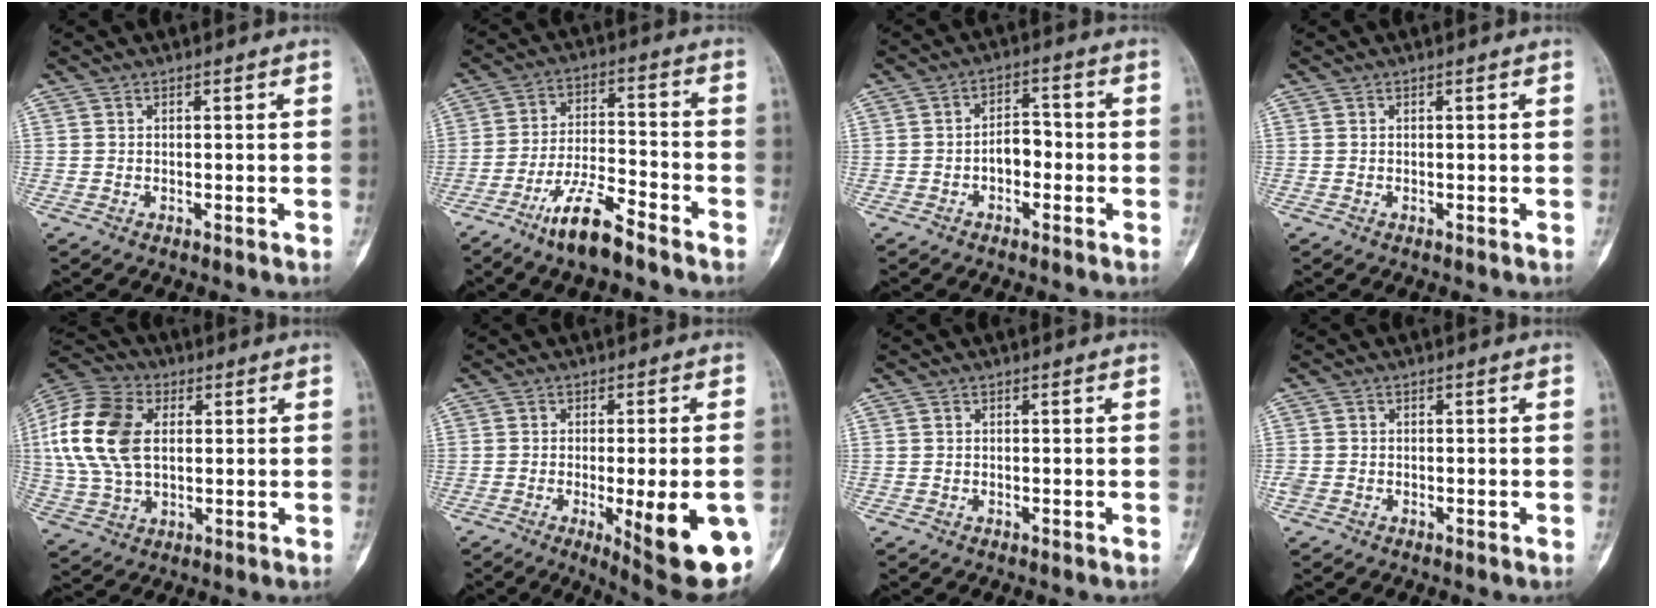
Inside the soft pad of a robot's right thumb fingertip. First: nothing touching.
{"total": 10.5, "force": [-7.4, 2.4, 7.0], "torque": [-0.134, 0.047, -0.137]}
{"total": 4.6, "force": [-1.3, 3.1, 3.2], "torque": [-0.033, 0.024, -0.028]}
{"total": 0.0}
{"total": 17.1, "force": [3.0, 11.1, 12.7], "torque": [-0.260, 0.010, 0.054]}
{"total": 16.9, "force": [-5.3, 4.5, 15.4], "torque": [-0.160, -0.002, -0.051]}
{"total": 0.0}
{"total": 1.4, "force": [-0.4, 1.1, 0.6], "torque": [-0.017, 0.001, -0.009]}